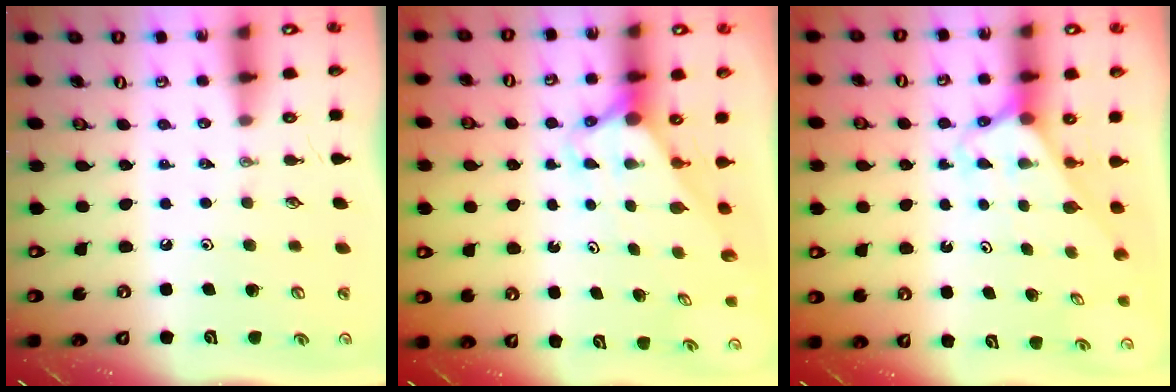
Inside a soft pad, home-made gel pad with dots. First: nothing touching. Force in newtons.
{"total": 2.7, "press": 2.7, "slide": 0.0}
{"total": 2.6, "press": 2.6, "slide": 0.2}